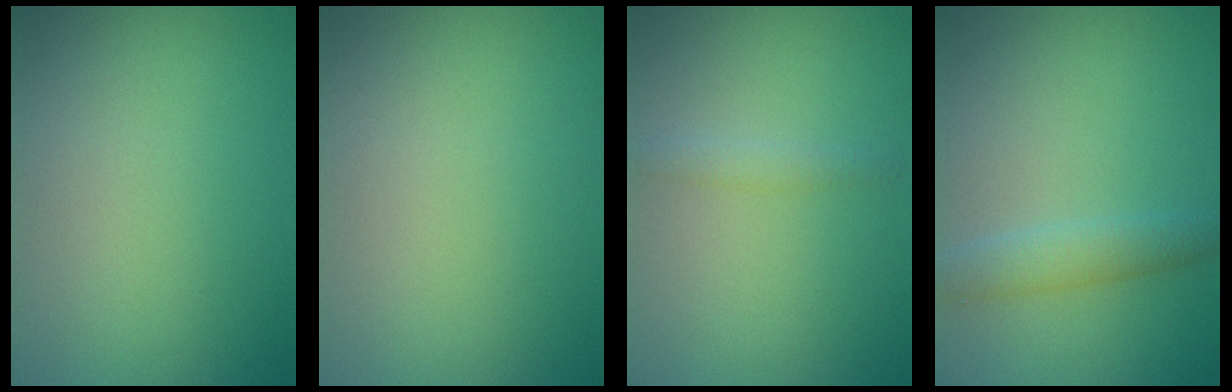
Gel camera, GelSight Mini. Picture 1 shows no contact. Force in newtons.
{"total": 0.0}
{"total": 1.0, "press": 1.0, "slide": 0.1}
{"total": 2.4, "press": 2.4, "slide": 0.1}